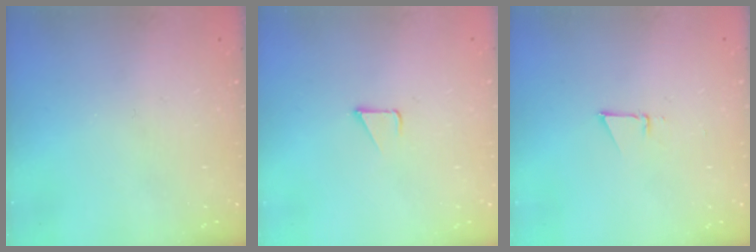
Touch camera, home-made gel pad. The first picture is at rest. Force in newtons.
{"total": 1.2, "press": 1.2, "slide": 0.1}
{"total": 3.0, "press": 2.9, "slide": 0.8}